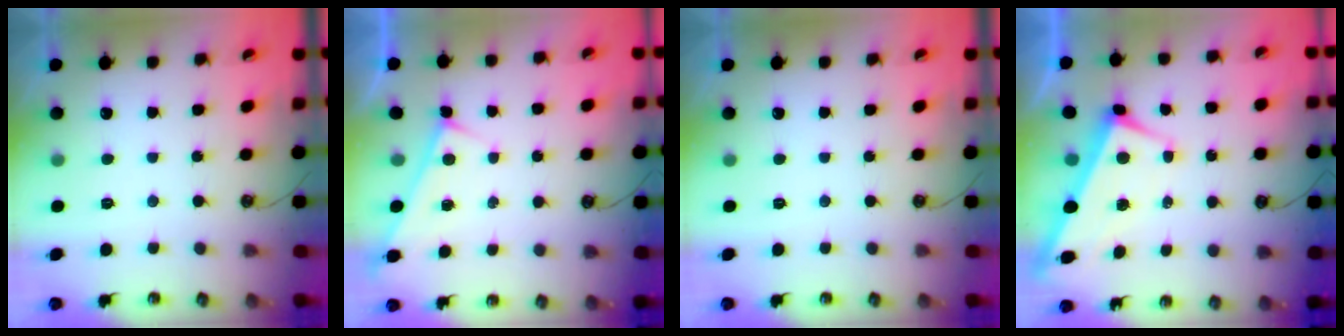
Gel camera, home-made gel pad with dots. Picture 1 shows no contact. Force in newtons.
{"total": 2.8, "press": 2.8, "slide": 0.1}
{"total": 0.0}
{"total": 2.9, "press": 2.8, "slide": 0.9}